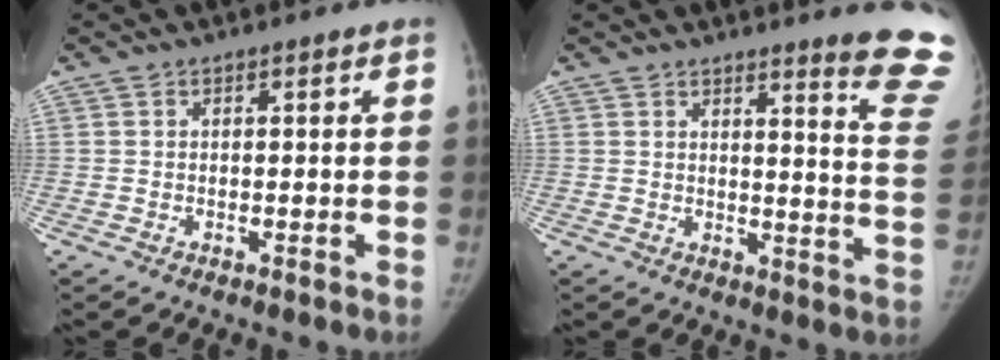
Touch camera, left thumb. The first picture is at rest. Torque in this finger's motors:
{"motor_torque": [0.78, -0.54, 0.81, -0.96, 0.02]}